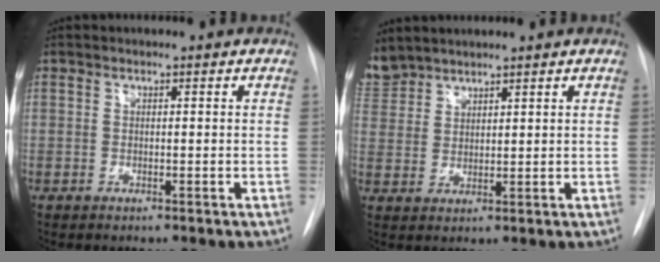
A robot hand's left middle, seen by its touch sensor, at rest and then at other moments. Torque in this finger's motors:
{"motor_torque": [0.95, -1.19, 0.30, -0.03]}